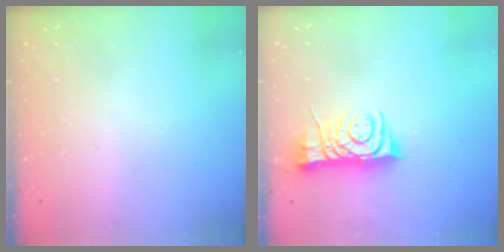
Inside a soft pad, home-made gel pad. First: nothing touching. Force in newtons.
{"total": 7.6, "press": 7.5, "slide": 1.0}